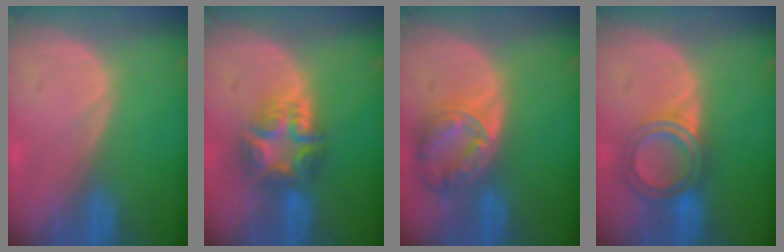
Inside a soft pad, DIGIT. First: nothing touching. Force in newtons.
{"total": 7.9, "press": 6.7, "slide": 4.2}
{"total": 8.3, "press": 7.1, "slide": 4.2}
{"total": 5.7, "press": 5.6, "slide": 1.1}